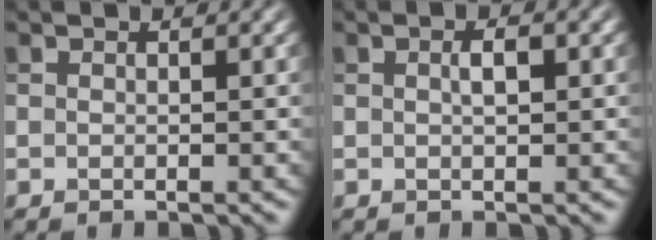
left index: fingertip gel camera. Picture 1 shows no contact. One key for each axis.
{"total": 1.5, "fx": 0.1, "fy": 0.4, "fz": 1.4, "tx": -0.027, "ty": 0.005, "tz": 0.000}